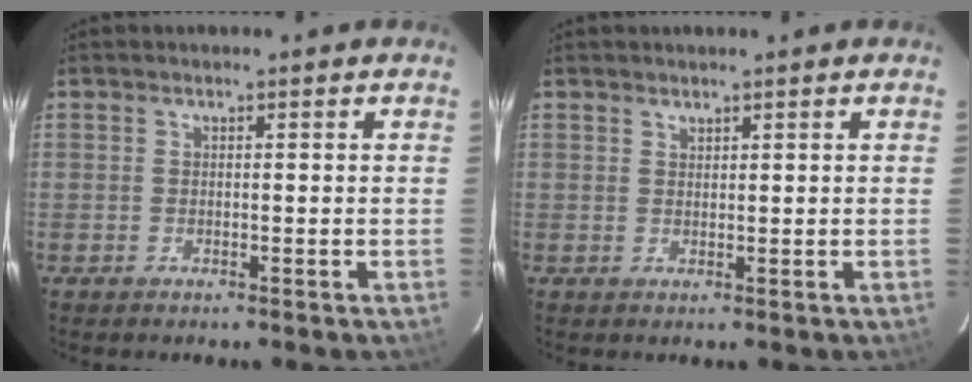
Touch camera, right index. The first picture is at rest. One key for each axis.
{"total": 0.8, "fx": 0.8, "fy": 0.2, "fz": 0.1, "tx": -0.002, "ty": 0.001, "tz": 0.016}